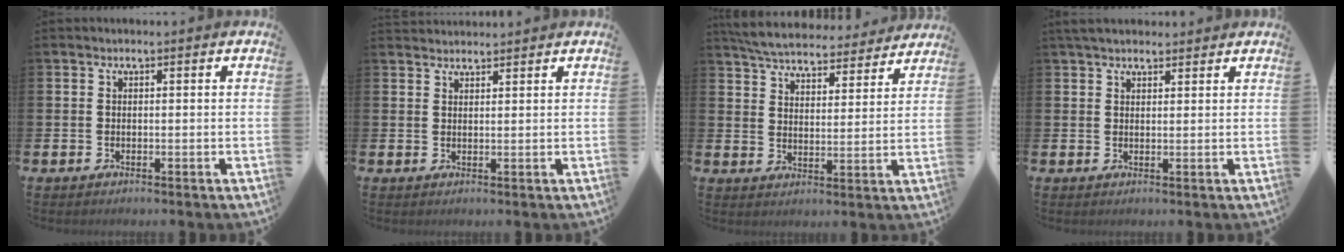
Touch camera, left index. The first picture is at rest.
{"total": 2.0, "force": [1.9, 0.3, -0.1], "torque": [0.000, -0.006, 0.036]}
{"total": 6.1, "force": [5.8, 1.2, 1.2], "torque": [-0.041, -0.042, 0.100]}
{"total": 3.1, "force": [2.8, 1.1, 0.9], "torque": [-0.013, -0.005, 0.049]}